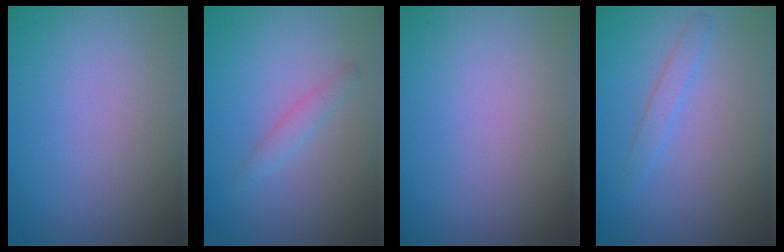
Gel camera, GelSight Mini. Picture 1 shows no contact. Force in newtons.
{"total": 1.4, "press": 1.4, "slide": 0.0}
{"total": 0.0}
{"total": 1.3, "press": 1.3, "slide": 0.1}